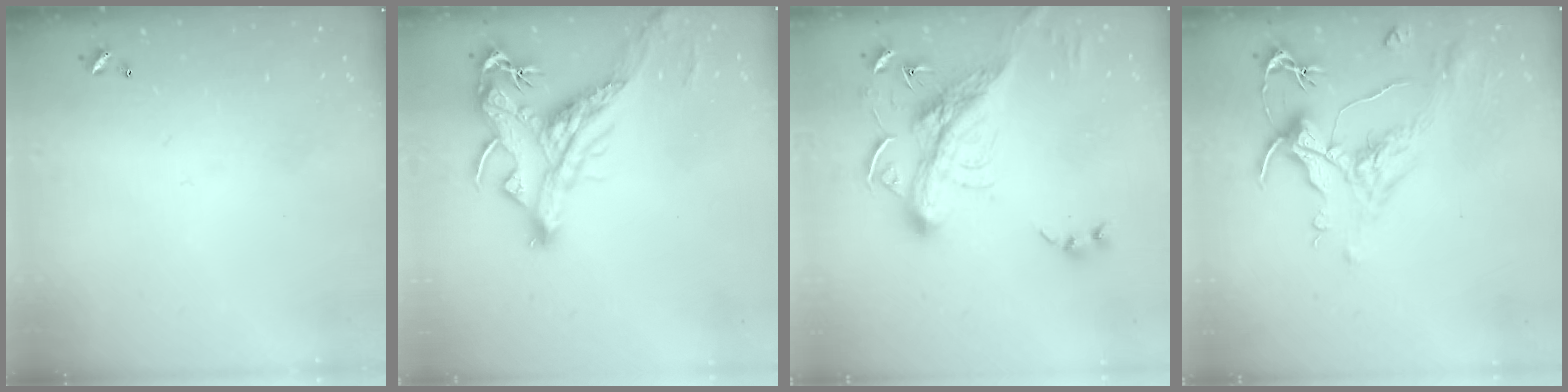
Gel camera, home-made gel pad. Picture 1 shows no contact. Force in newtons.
{"total": 3.7, "press": 3.4, "slide": 1.4}
{"total": 6.4, "press": 6.2, "slide": 1.6}
{"total": 1.6, "press": 0.6, "slide": 1.4}